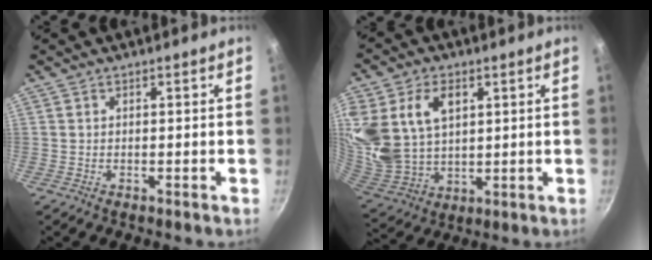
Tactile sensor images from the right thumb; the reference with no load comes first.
{"total": 19.8, "force": [6.6, 13.6, 12.8], "torque": [-0.273, -0.014, 0.141]}